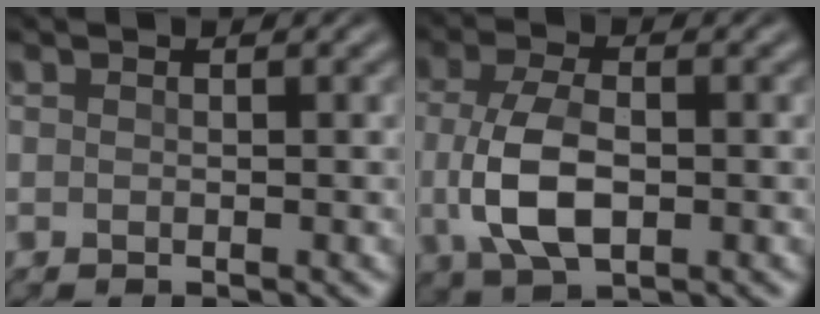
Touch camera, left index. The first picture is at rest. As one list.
[{"total": 5.9, "force": [-0.7, 3.0, 5.0], "torque": [-0.118, -0.002, -0.012]}]